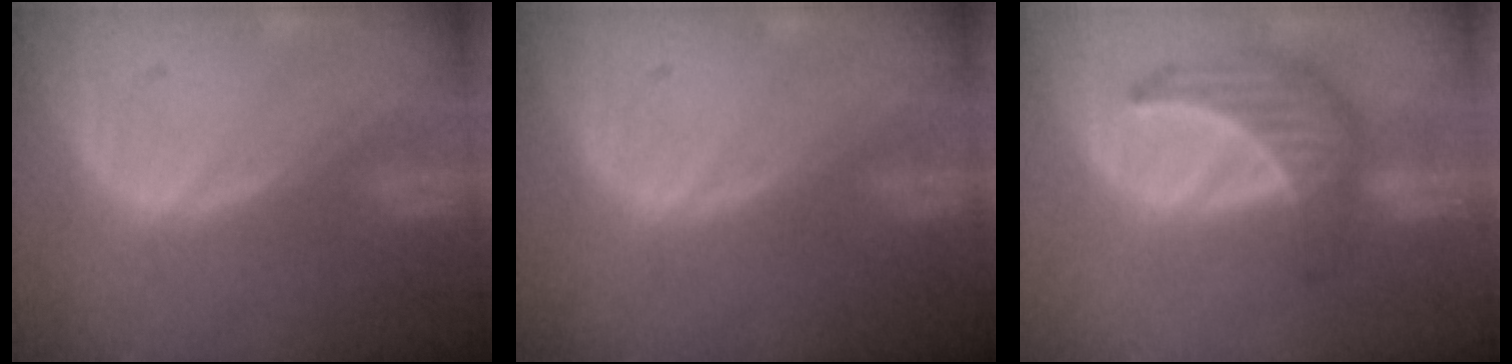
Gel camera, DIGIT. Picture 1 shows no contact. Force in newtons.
{"total": 0.0}
{"total": 6.5, "press": 6.4, "slide": 1.2}